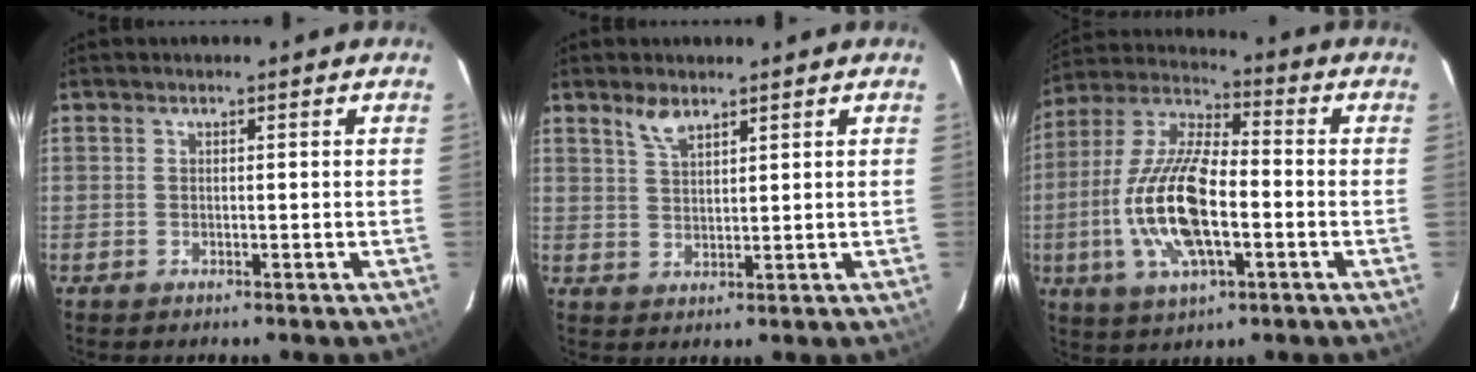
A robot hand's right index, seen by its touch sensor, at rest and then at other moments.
{"total": 3.7, "force": [2.8, 1.4, 2.0], "torque": [-0.037, 0.003, 0.055]}
{"total": 17.0, "force": [-3.5, 6.5, 15.3], "torque": [-0.317, -0.001, -0.070]}